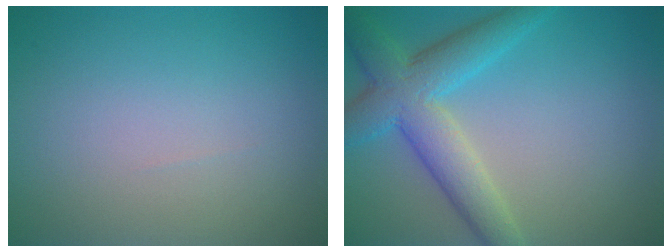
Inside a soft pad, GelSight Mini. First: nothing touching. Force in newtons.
{"total": 6.2, "press": 6.2, "slide": 0.2}